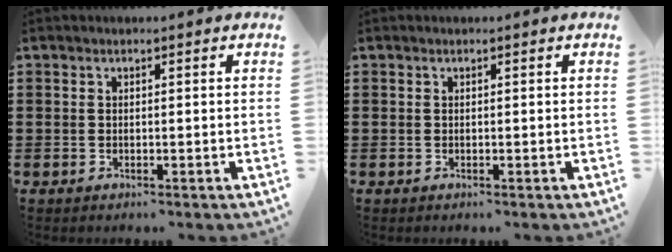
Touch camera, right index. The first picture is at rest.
{"total": 0.0}